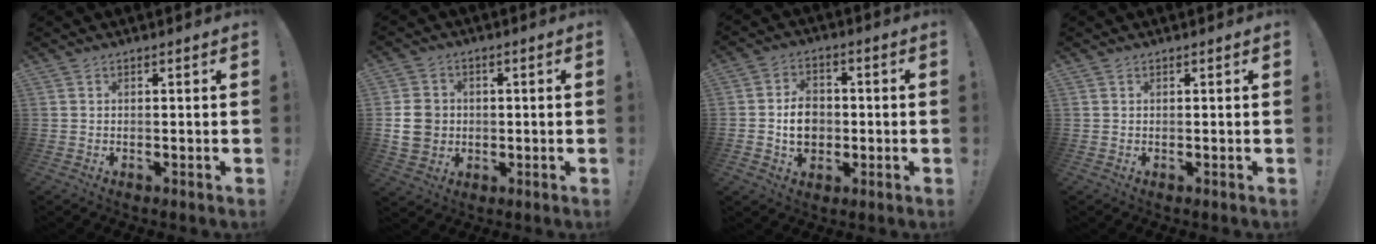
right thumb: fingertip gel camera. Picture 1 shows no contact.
{"total": 9.7, "force": [-0.2, 8.6, 4.4], "torque": [-0.081, 0.009, 0.000]}
{"total": 9.0, "force": [-0.9, 7.3, 5.2], "torque": [-0.069, 0.007, -0.015]}
{"total": 0.0}